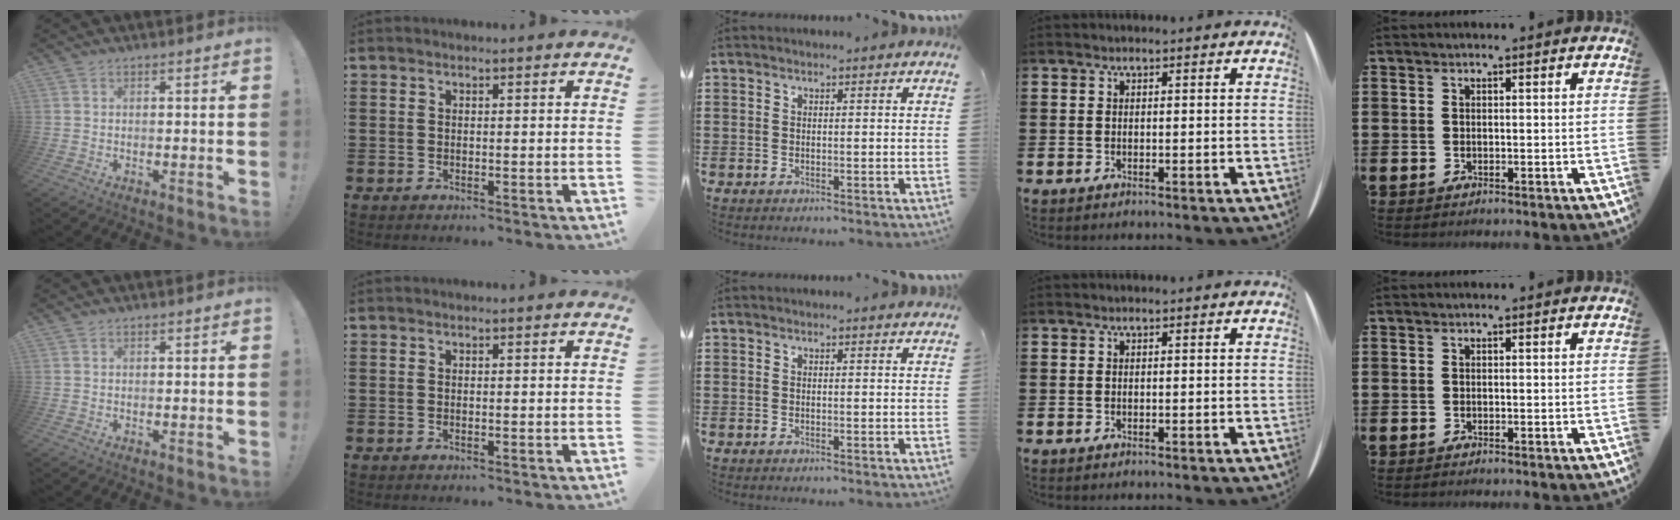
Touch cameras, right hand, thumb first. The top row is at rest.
{}